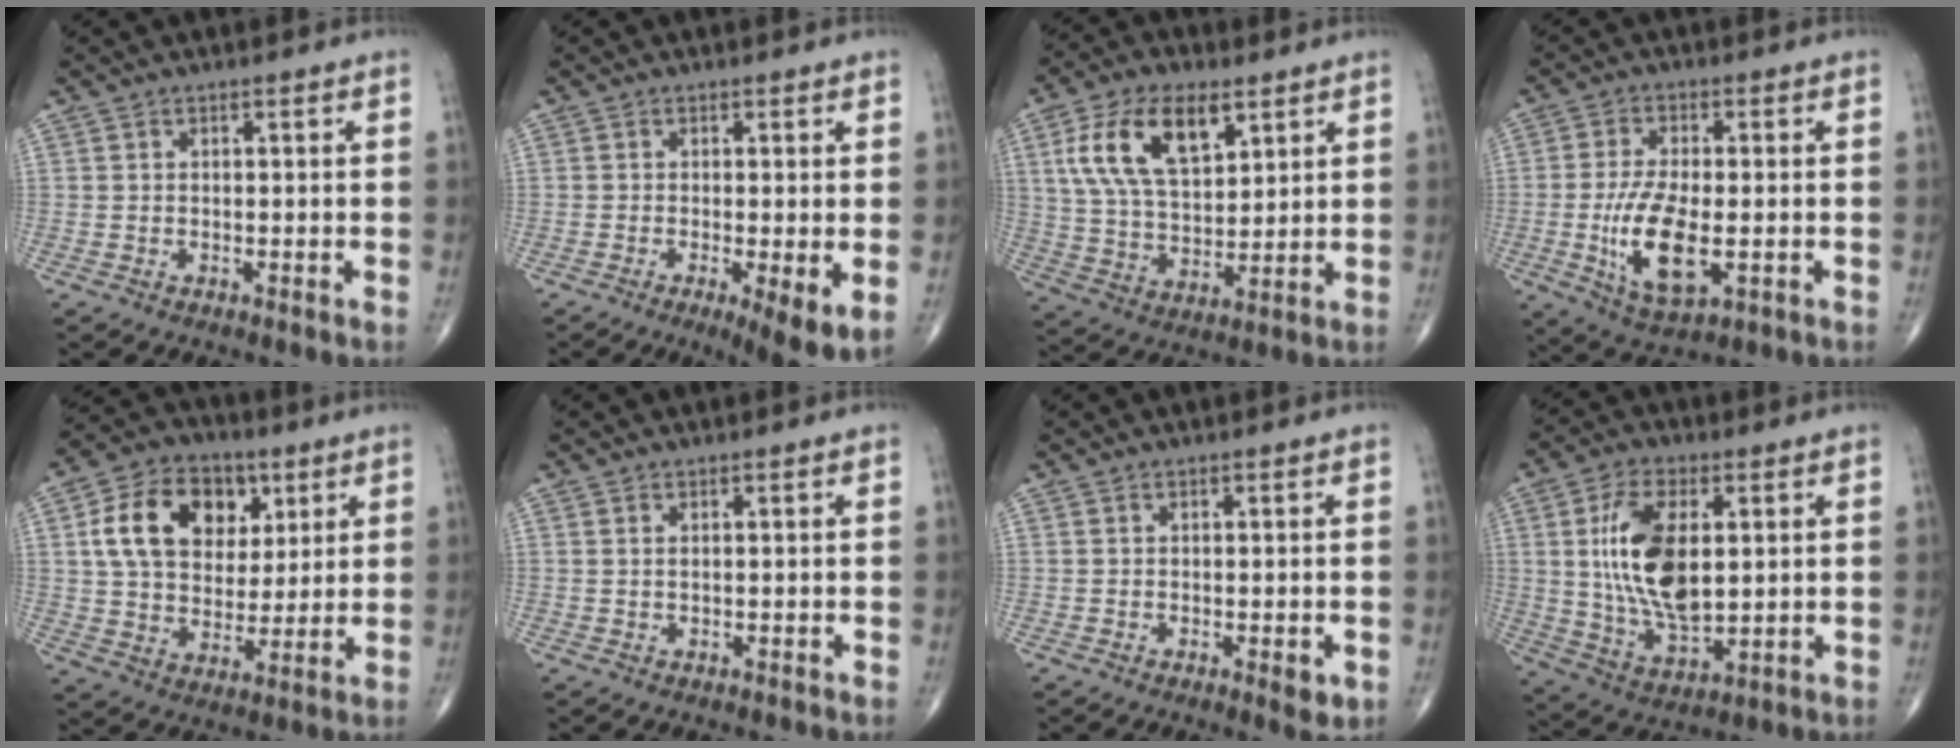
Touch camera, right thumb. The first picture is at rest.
{"total": 6.7, "force": [-1.5, 1.5, 6.4], "torque": [-0.103, -0.023, -0.026]}
{"total": 15.5, "force": [6.6, 8.0, 11.5], "torque": [-0.199, -0.015, 0.126]}
{"total": 11.7, "force": [-2.2, 5.0, 10.4], "torque": [-0.198, -0.011, -0.034]}
{"total": 16.7, "force": [5.4, 12.1, 10.2], "torque": [-0.146, -0.004, 0.092]}
{"total": 0.6, "force": [0.3, 0.2, 0.4], "torque": [-0.013, 0.003, 0.007]}
{"total": 2.7, "force": [-0.7, 0.9, 2.4], "torque": [-0.023, -0.007, -0.008]}
{"total": 16.0, "force": [2.7, 8.1, 13.5], "torque": [-0.249, -0.017, 0.057]}